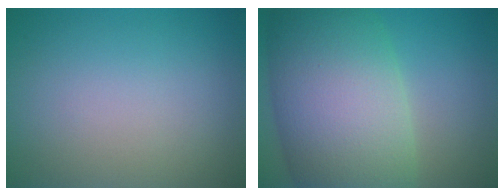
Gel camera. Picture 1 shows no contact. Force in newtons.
{"total": 13.7, "press": 13.7, "slide": 0.4}